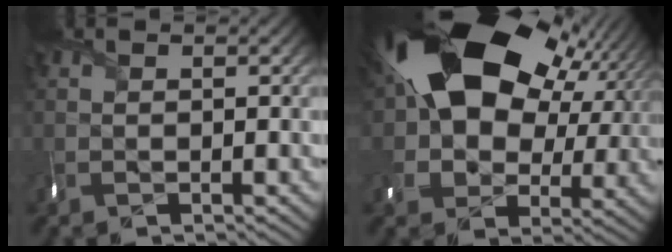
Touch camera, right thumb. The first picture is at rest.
{"total": 20.3, "force": [6.0, 14.0, 13.4], "torque": [-0.248, 0.011, 0.112]}